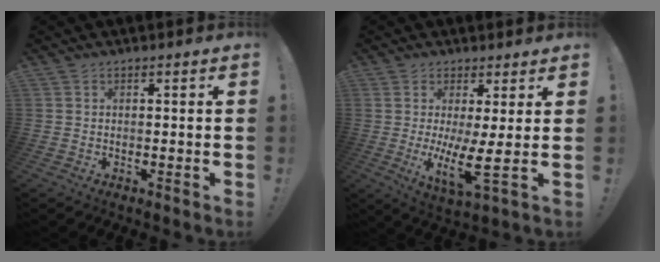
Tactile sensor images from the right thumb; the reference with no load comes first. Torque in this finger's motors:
{"motor_torque": [0.44, 0.48, 0.58, 0.45, 0.28]}